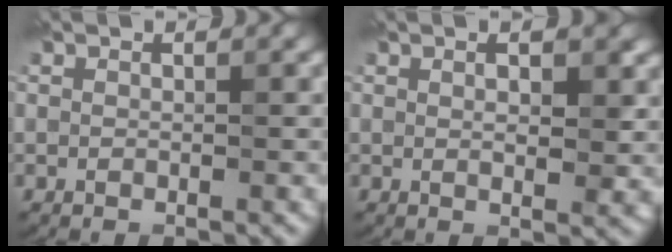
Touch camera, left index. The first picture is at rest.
{"total": 2.9, "force": [1.0, 0.9, 2.6], "torque": [-0.035, -0.002, 0.014]}